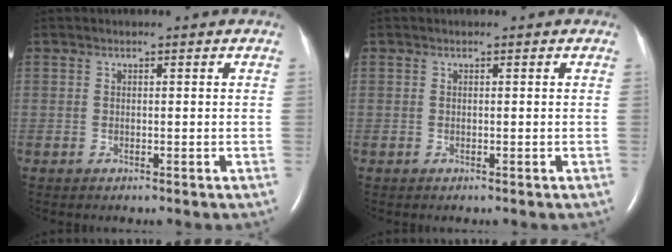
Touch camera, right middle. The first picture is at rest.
{"total": 0.0}